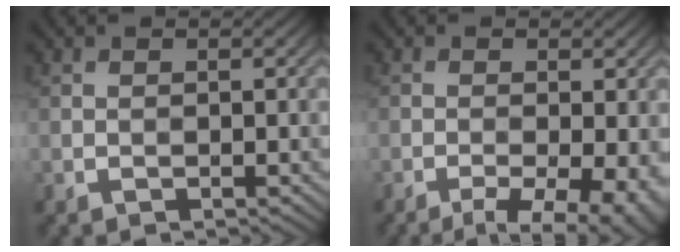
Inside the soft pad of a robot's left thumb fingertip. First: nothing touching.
{"total": 7.2, "force": [-3.6, 2.2, 5.9], "torque": [-0.087, -0.009, -0.049]}